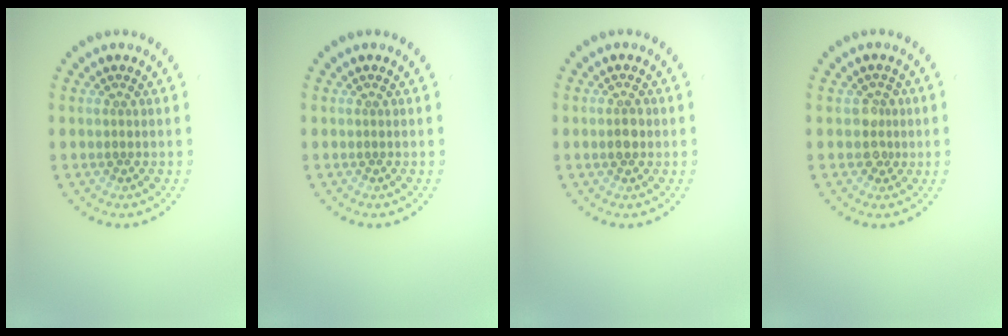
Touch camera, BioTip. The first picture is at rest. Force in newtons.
{"total": 0.0}
{"total": 1.4, "press": 1.4, "slide": 0.1}
{"total": 1.7, "press": 1.4, "slide": 1.0}